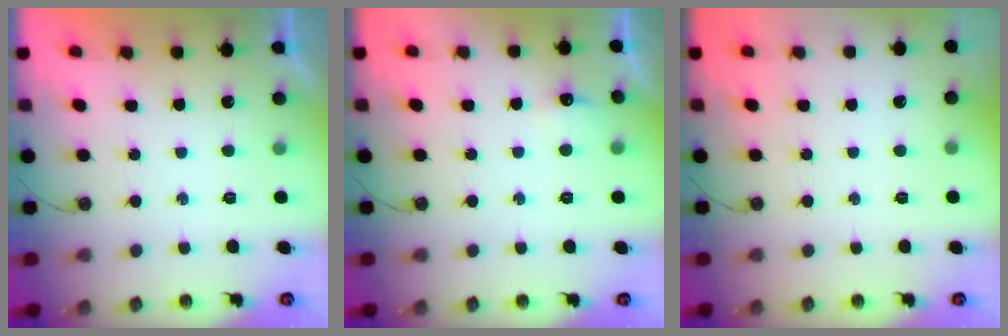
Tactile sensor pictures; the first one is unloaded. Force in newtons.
{"total": 5.1, "press": 5.1, "slide": 0.7}
{"total": 0.0}